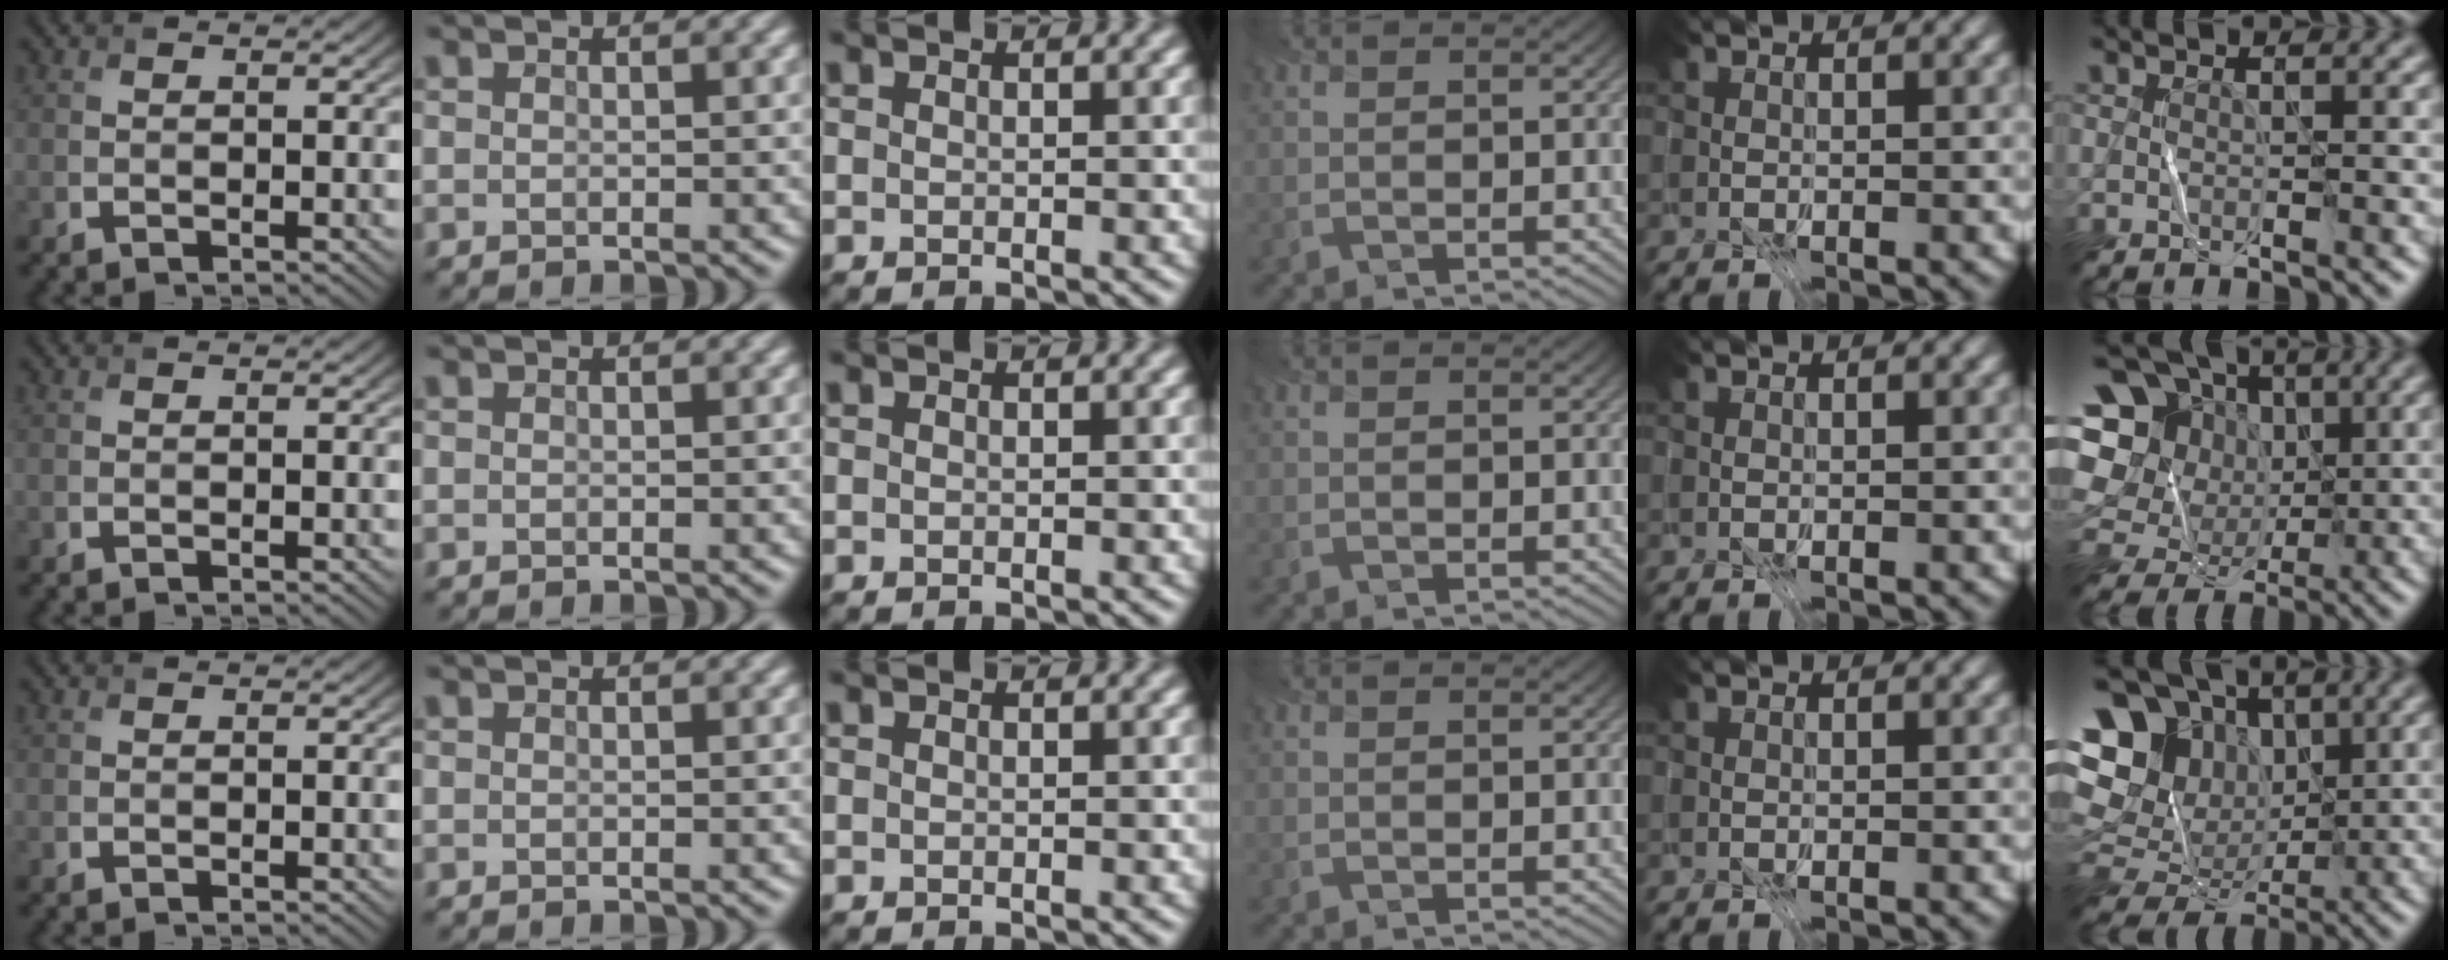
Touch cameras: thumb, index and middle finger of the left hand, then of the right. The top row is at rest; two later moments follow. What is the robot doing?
{"motion": "fold", "object": "file"}